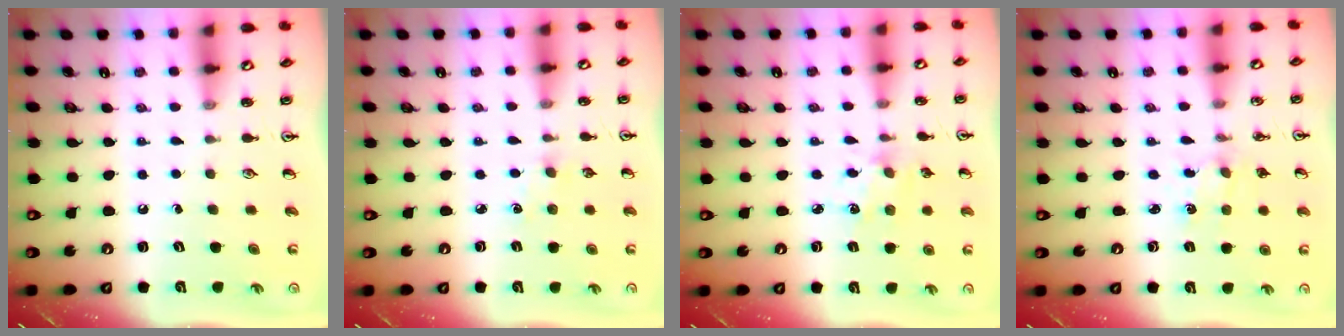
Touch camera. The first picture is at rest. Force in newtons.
{"total": 2.9, "press": 2.9, "slide": 0.4}
{"total": 3.9, "press": 3.9, "slide": 0.3}
{"total": 1.9, "press": 1.9, "slide": 0.3}